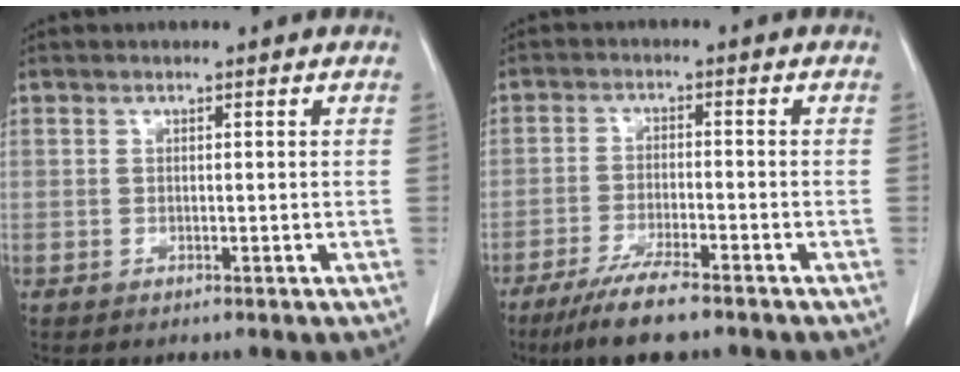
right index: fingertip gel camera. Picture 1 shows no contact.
{"total": 7.9, "force": [-6.0, 0.5, 5.1], "torque": [-0.091, -0.020, -0.101]}